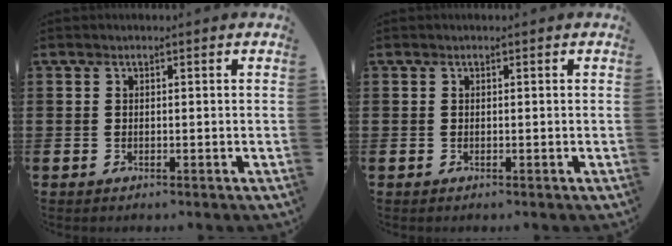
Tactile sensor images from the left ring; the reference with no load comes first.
{"total": 0.0}